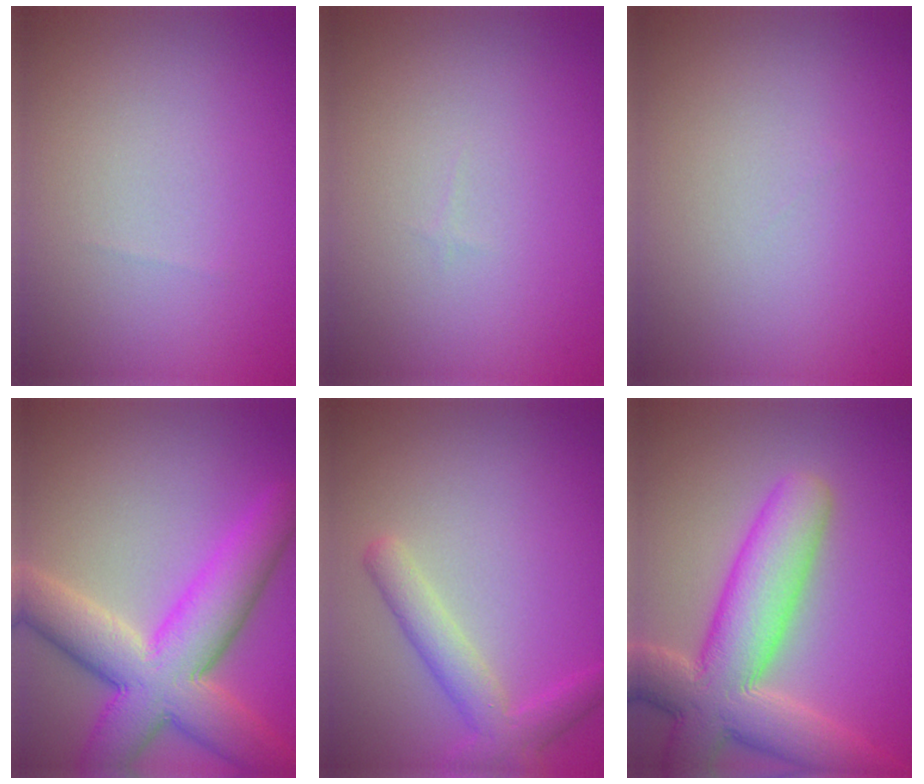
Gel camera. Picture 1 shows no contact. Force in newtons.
{"total": 0.0}
{"total": 0.0}
{"total": 10.1, "press": 10.1, "slide": 0.5}
{"total": 3.4, "press": 3.4, "slide": 0.1}
{"total": 9.7, "press": 9.7, "slide": 1.0}